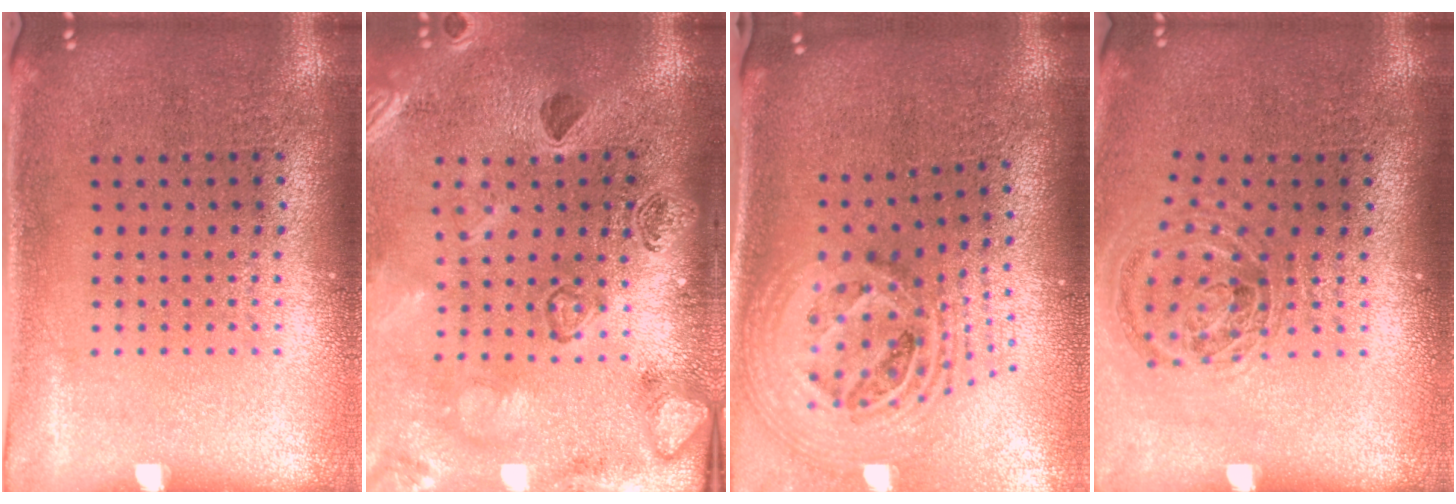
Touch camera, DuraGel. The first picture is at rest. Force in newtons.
{"total": 2.5, "press": 2.4, "slide": 0.8}
{"total": 2.7, "press": 1.9, "slide": 1.9}
{"total": 1.2, "press": 1.1, "slide": 0.4}